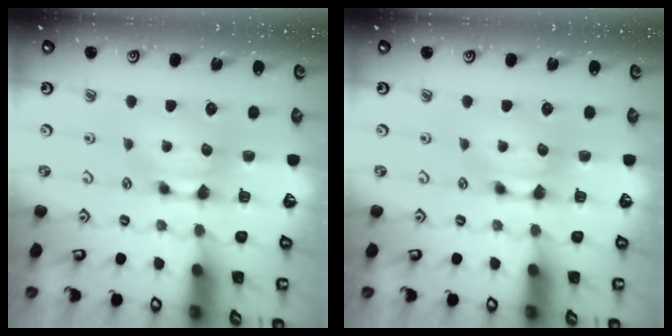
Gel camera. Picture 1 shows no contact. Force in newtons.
{"total": 0.0}